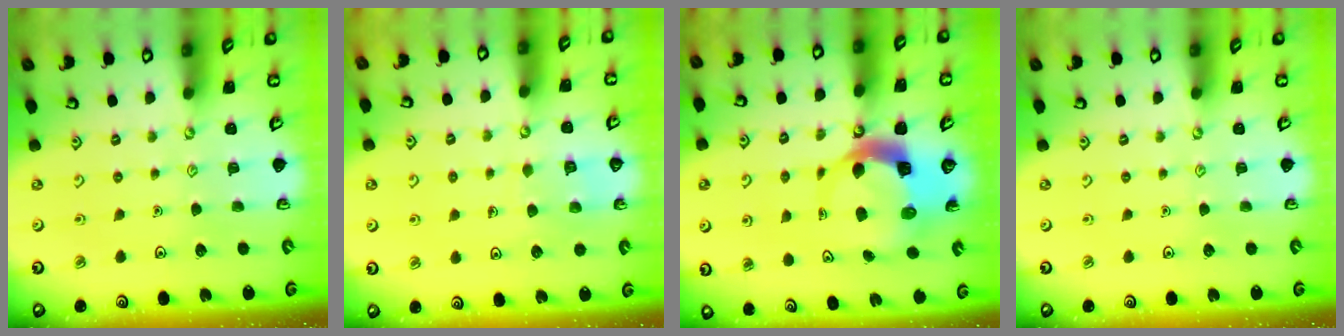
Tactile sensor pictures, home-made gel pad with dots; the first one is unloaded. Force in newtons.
{"total": 5.8, "press": 5.8, "slide": 0.5}
{"total": 7.3, "press": 7.2, "slide": 1.2}
{"total": 0.0}